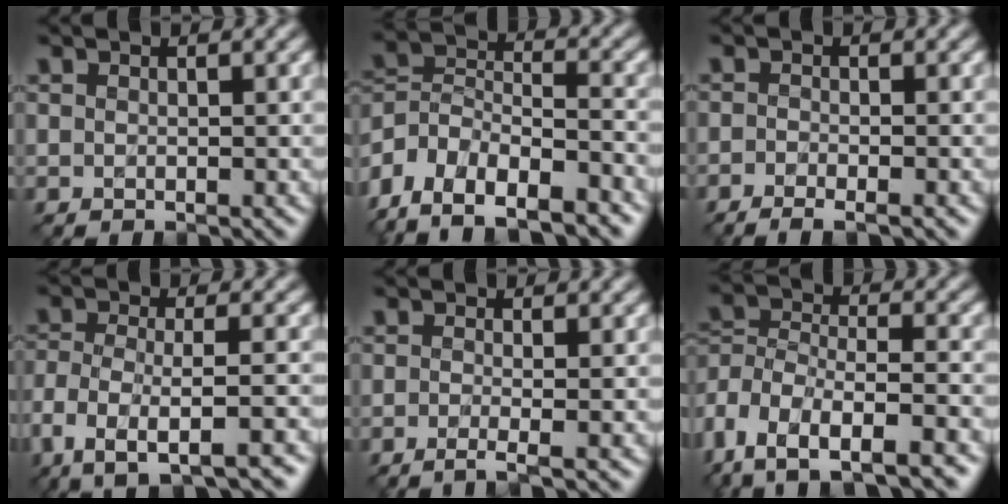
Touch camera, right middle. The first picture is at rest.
{"total": 10.3, "force": [-7.7, 4.8, 4.8], "torque": [-0.082, 0.012, -0.136]}
{"total": 2.8, "force": [-2.0, 0.7, 1.9], "torque": [-0.026, -0.004, -0.032]}
{"total": 6.5, "force": [-3.8, 1.9, 5.0], "torque": [-0.092, -0.005, -0.066]}
{"total": 2.1, "force": [-0.9, 0.6, 1.8], "torque": [-0.020, -0.007, -0.027]}
{"total": 12.0, "force": [-8.3, 5.9, 6.3], "torque": [-0.119, 0.009, -0.116]}